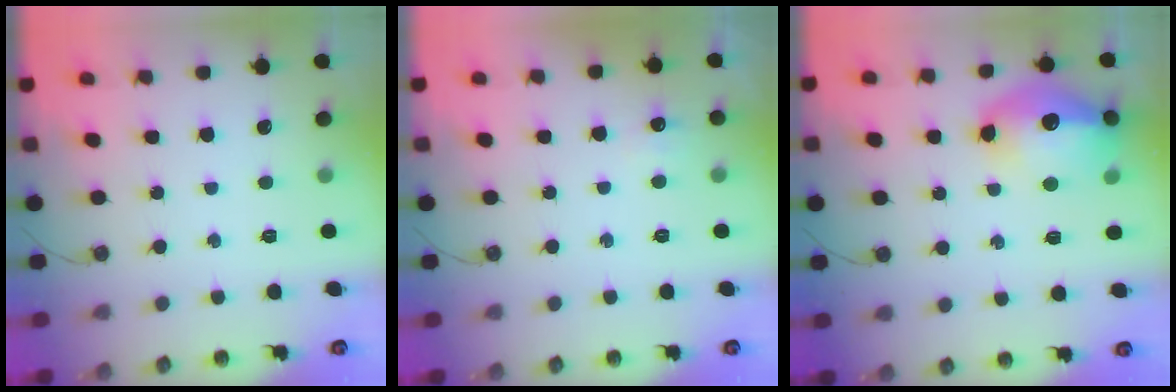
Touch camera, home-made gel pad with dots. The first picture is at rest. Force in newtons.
{"total": 4.9, "press": 4.8, "slide": 1.0}
{"total": 17.9, "press": 17.8, "slide": 1.6}